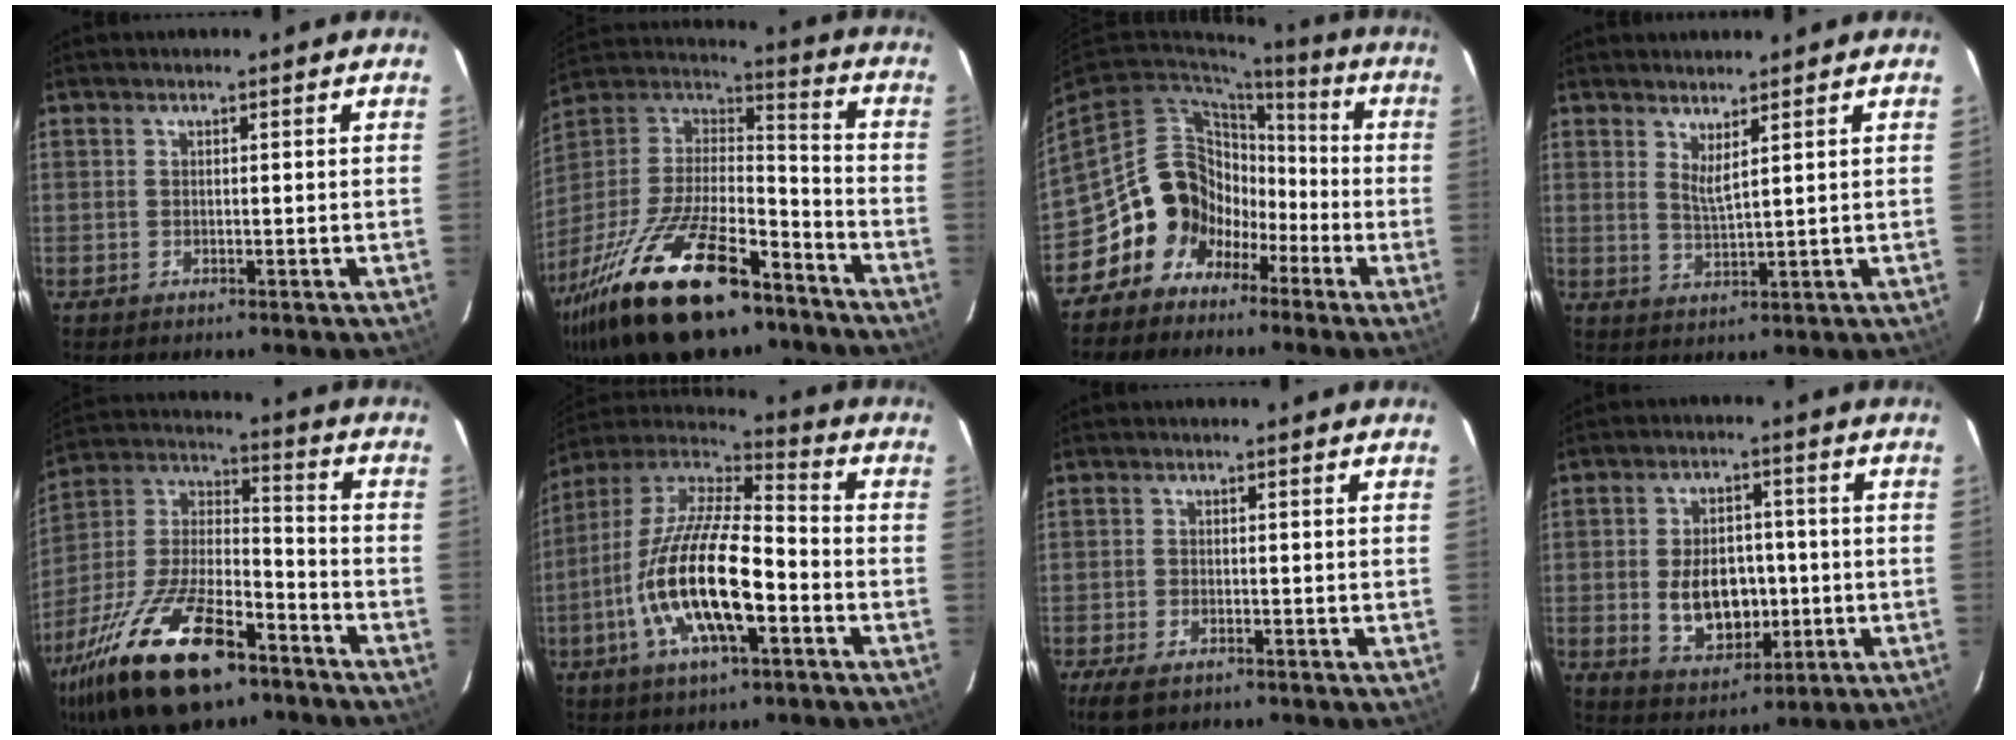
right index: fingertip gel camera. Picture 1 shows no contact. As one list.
[{"total": 31.8, "force": [-20.4, 12.8, 20.9], "torque": [-0.420, -0.031, -0.327]}, {"total": 14.7, "force": [-5.8, 12.4, 5.4], "torque": [-0.119, 0.039, -0.097]}, {"total": 2.9, "force": [2.1, -0.1, 2.0], "torque": [-0.039, -0.009, 0.033]}, {"total": 26.3, "force": [-16.0, 10.6, 18.0], "torque": [-0.365, -0.019, -0.275]}, {"total": 20.1, "force": [-6.5, 6.7, 17.8], "torque": [-0.348, -0.020, -0.127]}, {"total": 4.6, "force": [-3.0, 2.1, 2.7], "torque": [-0.069, -0.015, -0.056]}, {"total": 10.7, "force": [-1.4, 7.2, 7.8], "torque": [-0.151, 0.004, -0.004]}]